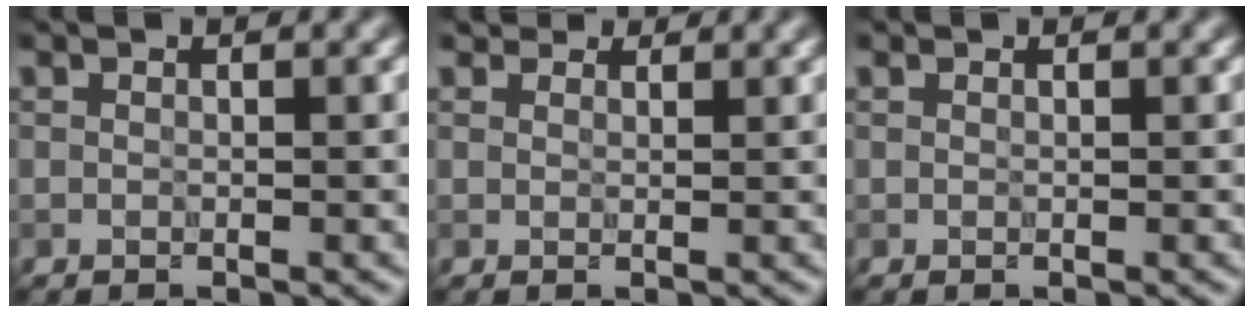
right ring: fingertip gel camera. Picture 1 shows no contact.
{"total": 2.1, "force": [1.8, 0.9, 0.5], "torque": [-0.014, -0.007, 0.028]}
{"total": 0.0}